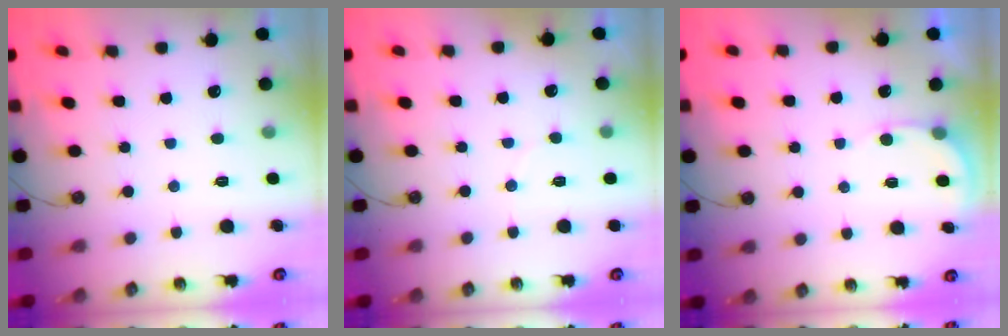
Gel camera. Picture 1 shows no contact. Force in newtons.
{"total": 3.3, "press": 3.2, "slide": 0.8}
{"total": 3.4, "press": 3.4, "slide": 0.2}